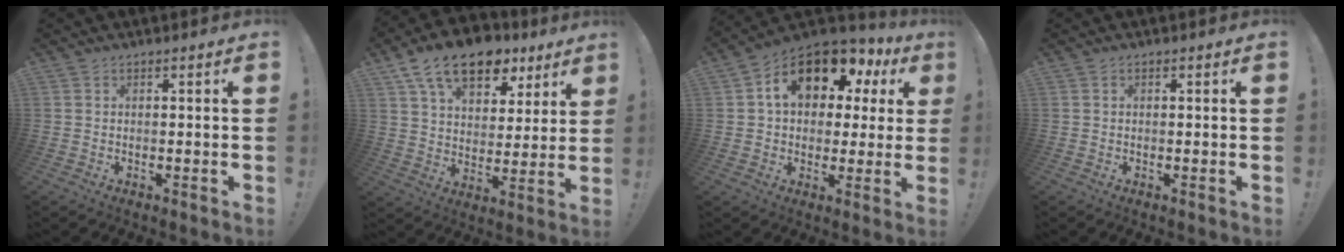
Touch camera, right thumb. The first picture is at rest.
{"total": 16.7, "force": [10.2, 9.5, 9.2], "torque": [-0.150, -0.057, 0.183]}
{"total": 15.3, "force": [7.1, 9.1, 10.1], "torque": [-0.166, -0.030, 0.121]}
{"total": 0.0}